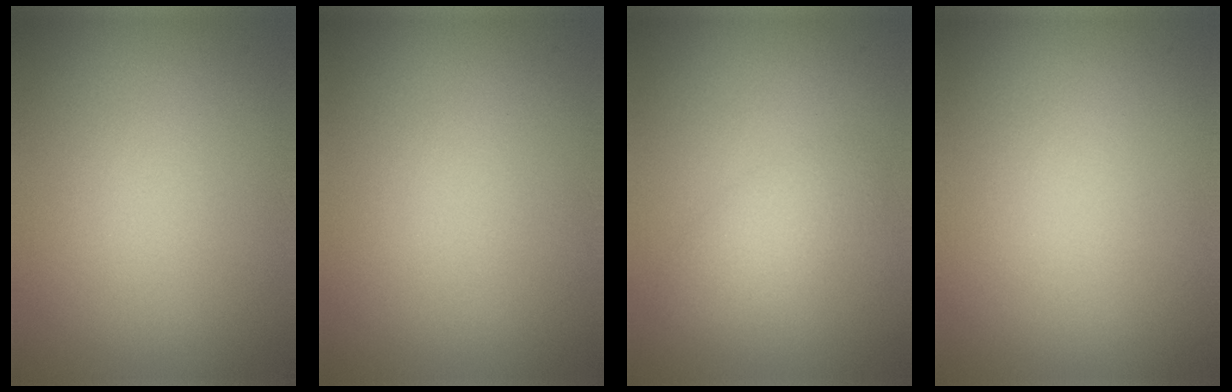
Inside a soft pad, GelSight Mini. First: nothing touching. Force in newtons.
{"total": 0.0}
{"total": 2.3, "press": 2.3, "slide": 0.0}
{"total": 0.0}